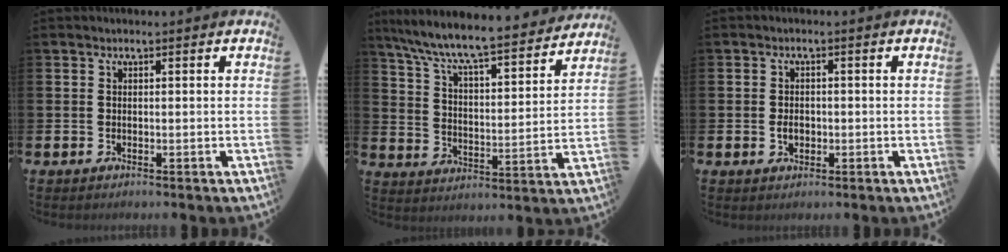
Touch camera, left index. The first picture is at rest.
{"total": 8.6, "force": [8.0, 0.7, 3.1], "torque": [-0.087, -0.065, 0.130]}
{"total": 2.0, "force": [-0.3, 1.5, 1.3], "torque": [-0.014, 0.001, -0.011]}